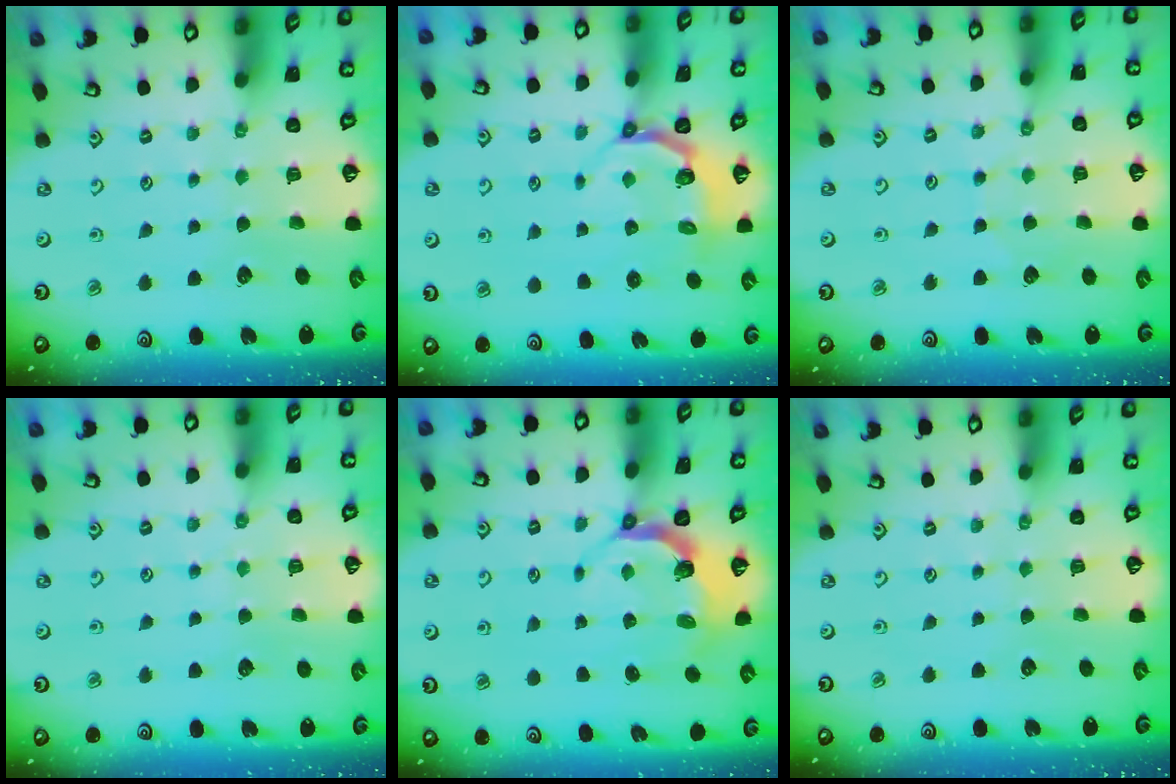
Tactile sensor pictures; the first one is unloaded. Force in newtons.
{"total": 4.4, "press": 3.5, "slide": 2.7}
{"total": 3.9, "press": 3.9, "slide": 0.5}
{"total": 3.7, "press": 3.7, "slide": 0.5}
{"total": 4.3, "press": 2.9, "slide": 3.2}
{"total": 0.0}